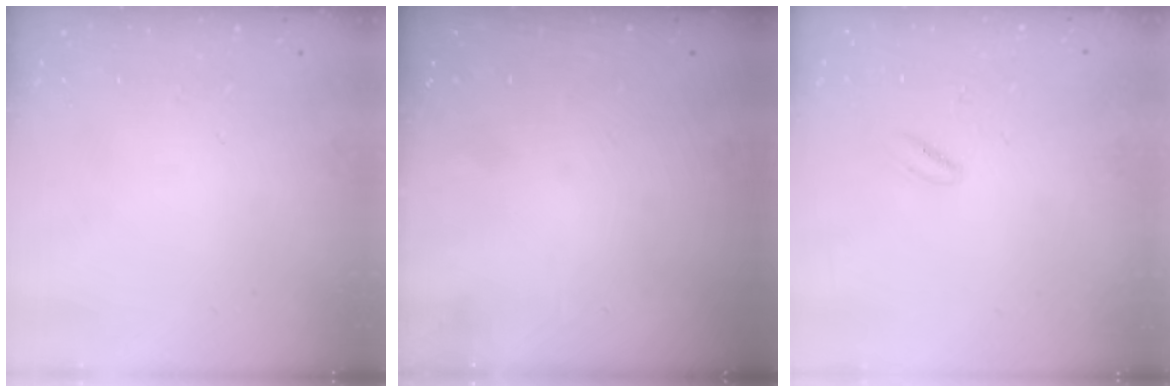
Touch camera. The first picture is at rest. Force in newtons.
{"total": 0.0}
{"total": 1.1, "press": 0.9, "slide": 0.7}